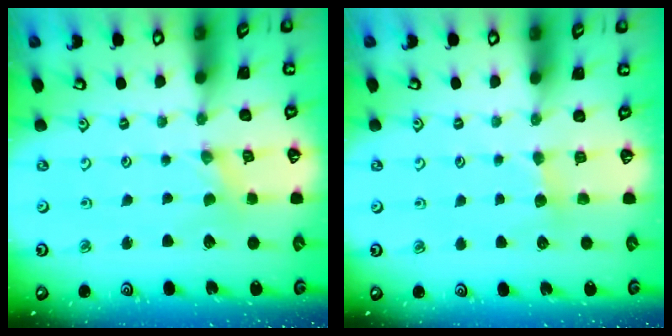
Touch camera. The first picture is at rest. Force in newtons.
{"total": 4.1, "press": 4.1, "slide": 0.5}